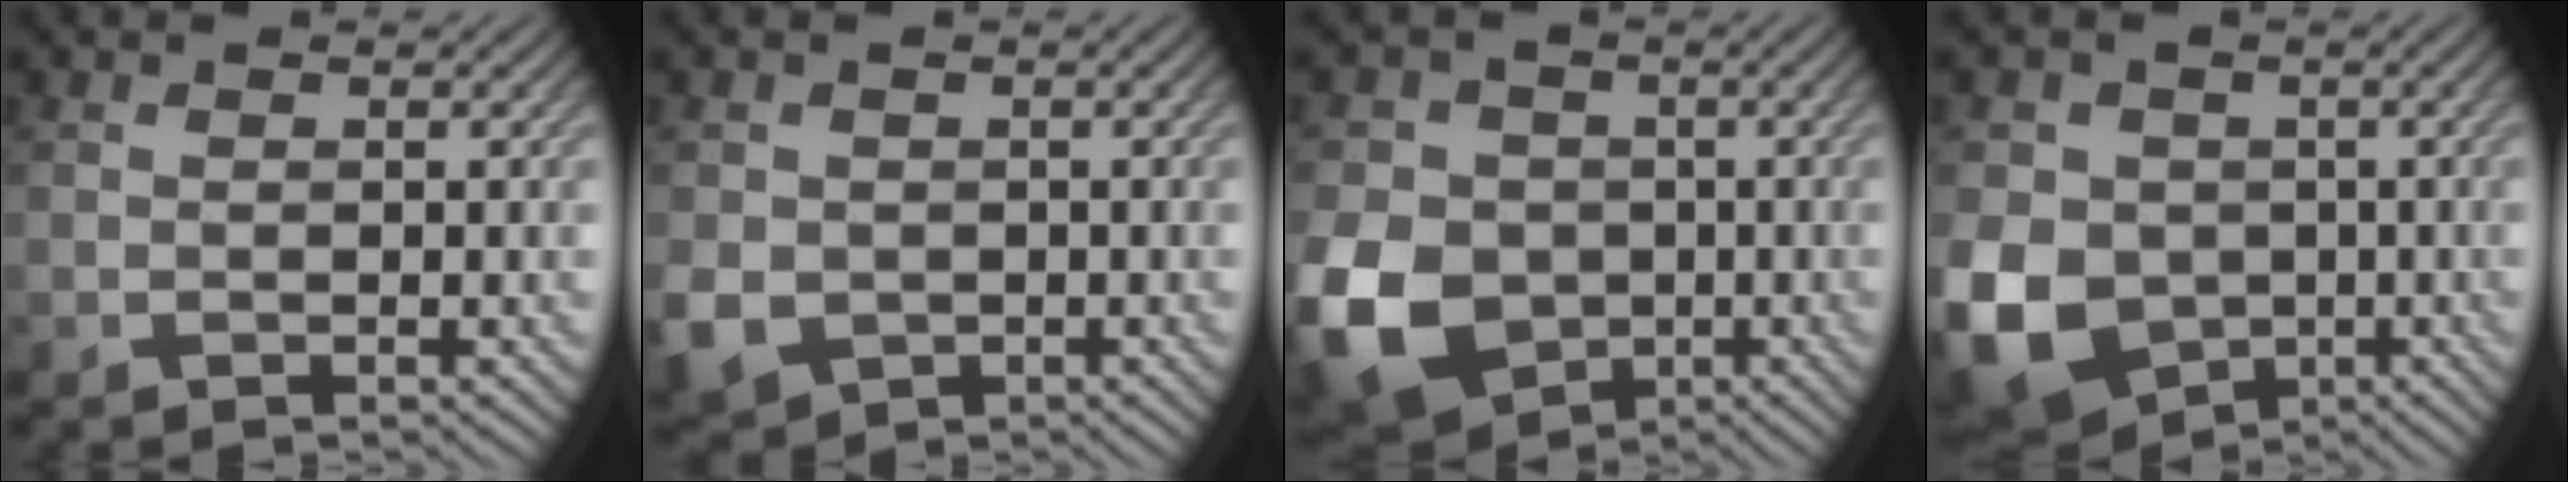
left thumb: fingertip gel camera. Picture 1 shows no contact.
{"total": 4.9, "force": [-1.1, 4.3, 2.1], "torque": [-0.065, -0.027, -0.021]}
{"total": 13.0, "force": [-3.6, 10.6, 6.7], "torque": [-0.195, -0.039, -0.070]}
{"total": 13.4, "force": [-3.1, 11.2, 6.5], "torque": [-0.179, -0.038, -0.074]}